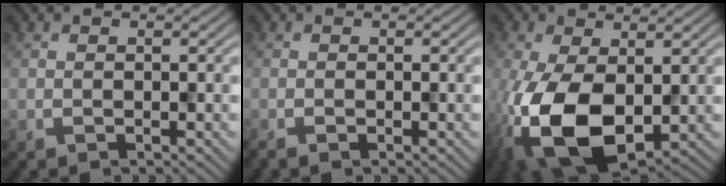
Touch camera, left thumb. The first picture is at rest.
{"total": 1.0, "force": [-0.8, 0.0, 0.5], "torque": [-0.010, 0.001, -0.011]}
{"total": 12.2, "force": [-3.0, 6.5, 9.8], "torque": [-0.234, -0.037, -0.042]}